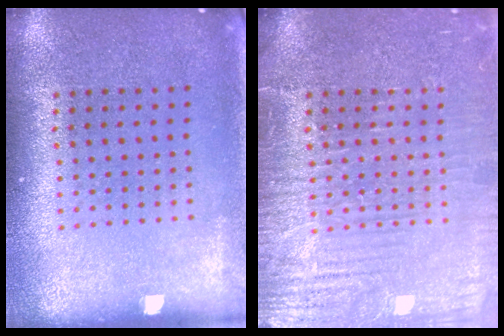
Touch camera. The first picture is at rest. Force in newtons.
{"total": 5.8, "press": 5.7, "slide": 0.8}